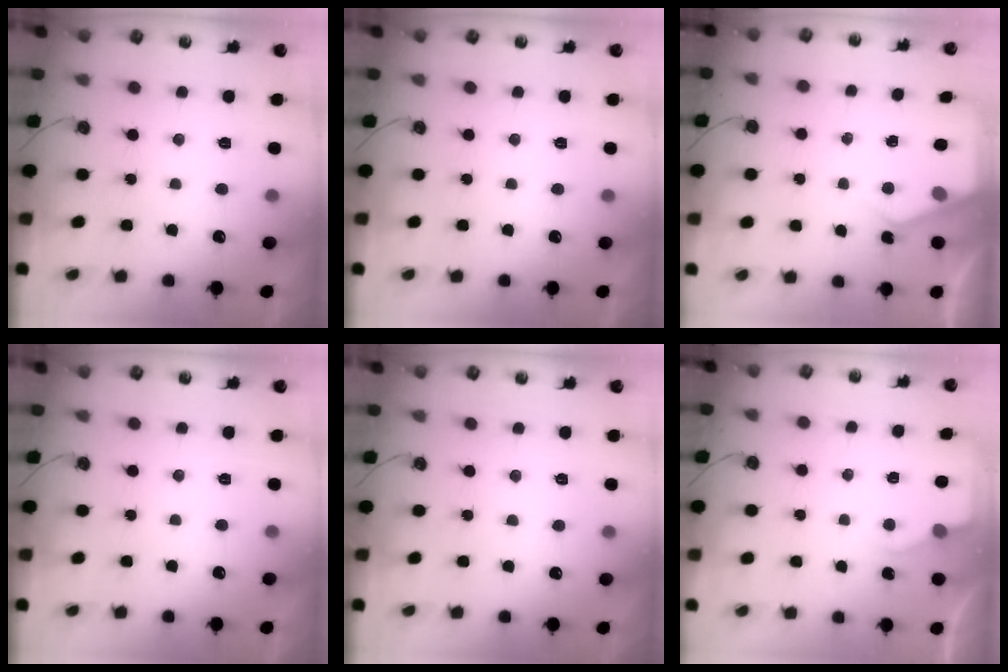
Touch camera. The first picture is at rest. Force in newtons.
{"total": 0.0}
{"total": 2.2, "press": 2.2, "slide": 0.3}
{"total": 0.0}
{"total": 2.5, "press": 2.5, "slide": 0.4}
{"total": 2.4, "press": 2.4, "slide": 0.3}